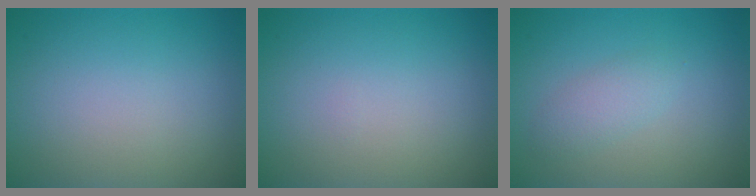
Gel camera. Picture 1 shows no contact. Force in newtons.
{"total": 0.0}
{"total": 1.8, "press": 1.8, "slide": 0.1}